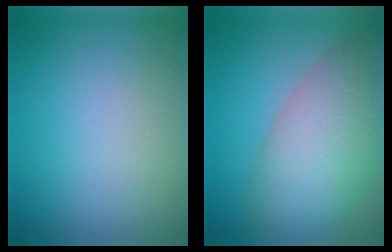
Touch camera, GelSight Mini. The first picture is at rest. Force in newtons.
{"total": 8.9, "press": 8.8, "slide": 0.7}